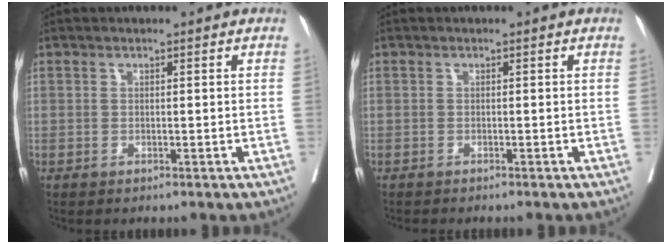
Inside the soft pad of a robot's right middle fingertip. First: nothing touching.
{"total": 1.8, "force": [-1.7, 0.2, 0.6], "torque": [-0.011, -0.003, -0.023]}